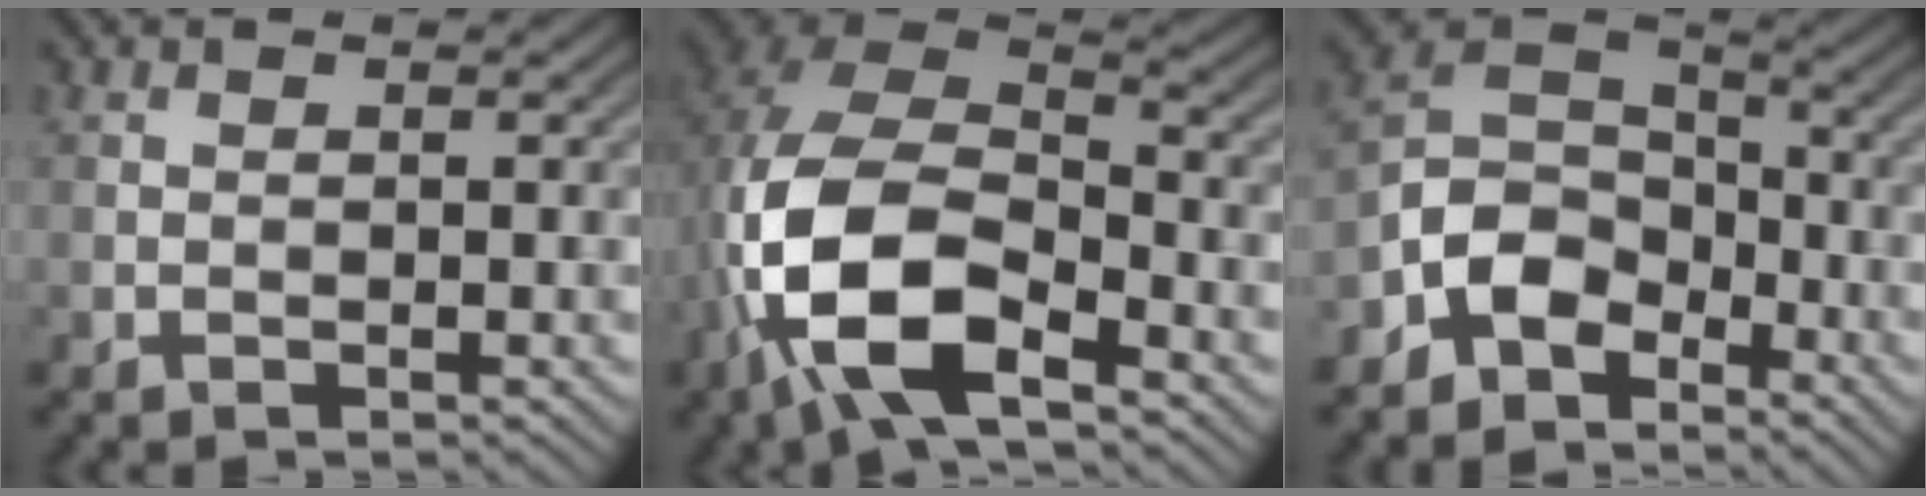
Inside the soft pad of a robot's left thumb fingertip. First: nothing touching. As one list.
[{"total": 13.9, "force": [-5.7, 7.2, 10.5], "torque": [-0.232, -0.015, -0.112]}, {"total": 7.5, "force": [-4.6, 4.7, 3.5], "torque": [-0.062, 0.007, -0.113]}]